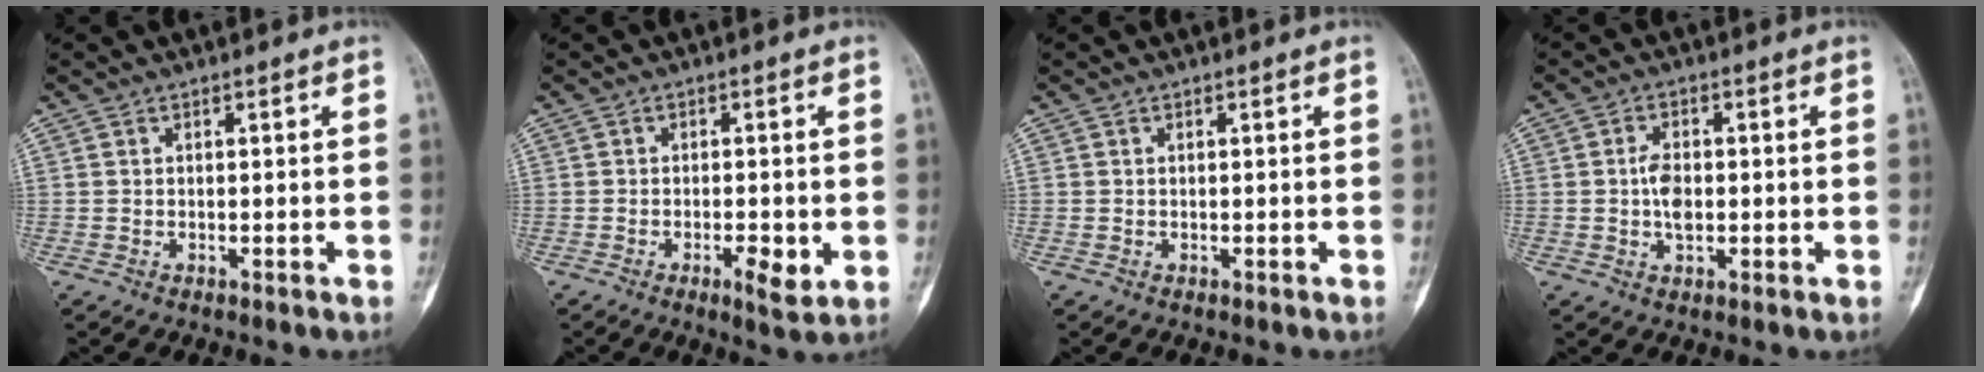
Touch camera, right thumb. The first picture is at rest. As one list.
[{"total": 4.5, "force": [-1.3, 1.3, 4.1], "torque": [-0.065, -0.007, -0.018]}, {"total": 0.0}, {"total": 4.3, "force": [-0.1, 2.5, 3.4], "torque": [-0.055, 0.005, -0.006]}]